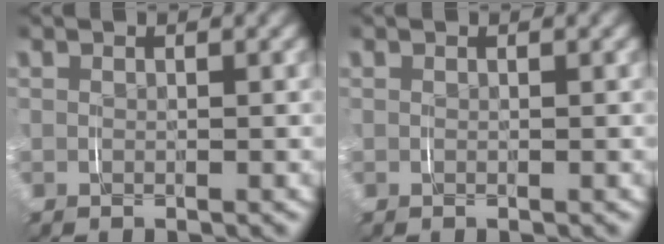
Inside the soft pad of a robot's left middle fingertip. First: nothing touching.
{"total": 0.0}